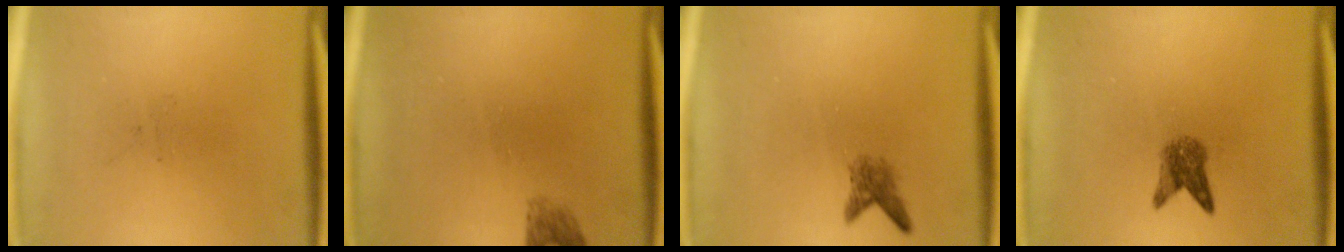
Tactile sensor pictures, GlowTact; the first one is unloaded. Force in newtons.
{"total": 1.7}
{"total": 2.1}
{"total": 2.9}